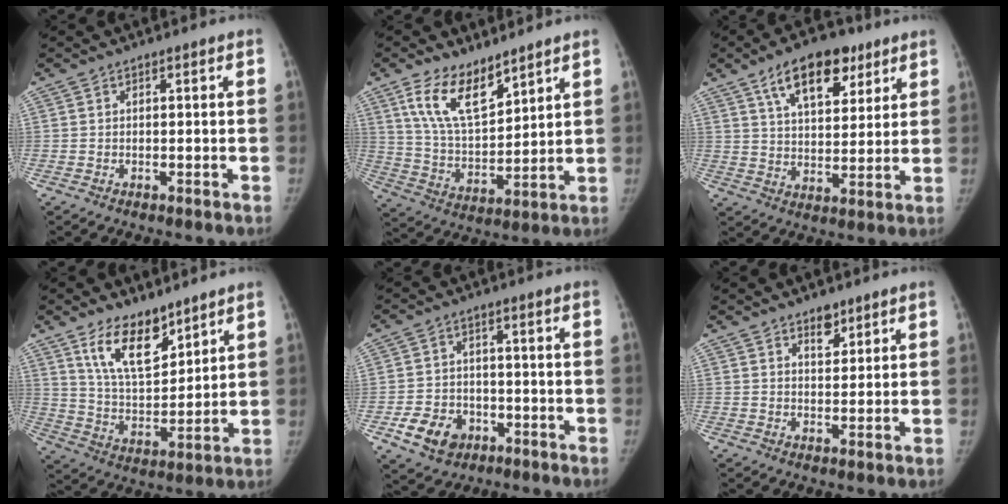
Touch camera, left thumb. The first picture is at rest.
{"total": 12.6, "force": [8.2, 5.7, 7.7], "torque": [-0.118, -0.049, 0.168]}
{"total": 14.0, "force": [7.9, 7.2, 9.0], "torque": [-0.107, -0.028, 0.130]}
{"total": 12.4, "force": [8.4, 5.8, 7.2], "torque": [-0.096, -0.062, 0.163]}
{"total": 8.7, "force": [-3.9, 6.7, 3.9], "torque": [-0.050, 0.022, -0.058]}
{"total": 3.7, "force": [2.5, 2.0, 1.8], "torque": [-0.006, -0.017, 0.040]}